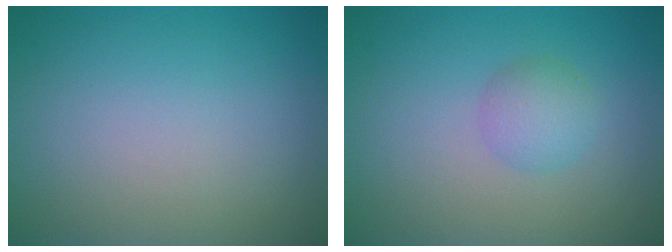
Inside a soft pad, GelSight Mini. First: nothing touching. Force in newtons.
{"total": 2.1, "press": 2.1, "slide": 0.0}